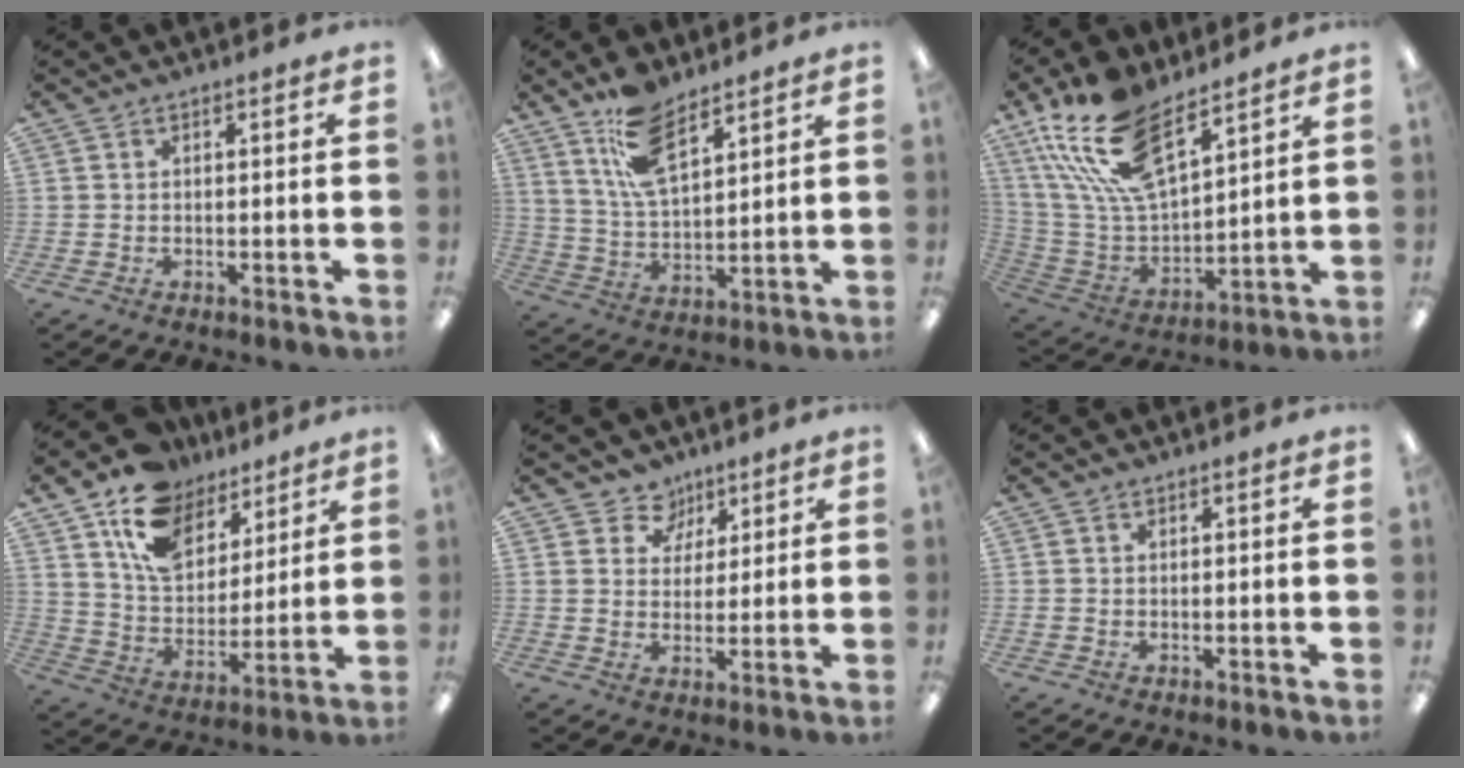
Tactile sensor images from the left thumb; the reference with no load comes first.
{"total": 12.6, "force": [8.5, 5.3, 7.6], "torque": [-0.151, -0.028, 0.157]}
{"total": 21.3, "force": [14.2, 9.4, 12.8], "torque": [-0.275, -0.074, 0.256]}
{"total": 15.6, "force": [10.0, 10.1, 6.5], "torque": [-0.122, -0.047, 0.190]}
{"total": 6.3, "force": [4.1, 4.8, 0.4], "torque": [-0.004, -0.027, 0.074]}
{"total": 0.6, "force": [0.0, 0.5, 0.3], "torque": [-0.005, 0.004, -0.001]}